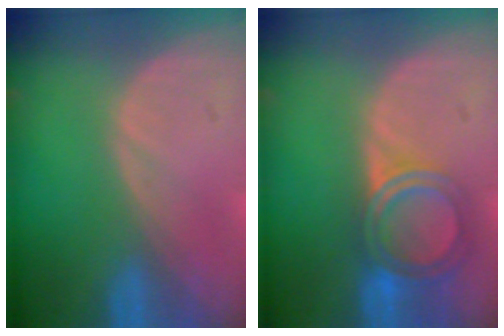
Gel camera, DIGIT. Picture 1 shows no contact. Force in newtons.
{"total": 5.8, "press": 5.3, "slide": 2.4}